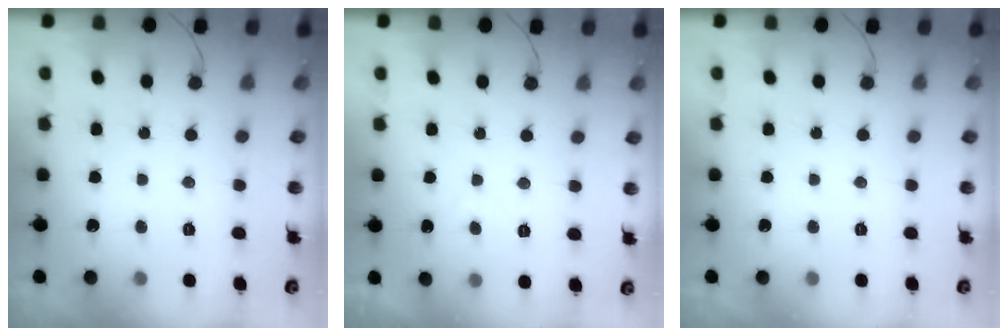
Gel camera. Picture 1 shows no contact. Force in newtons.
{"total": 1.4, "press": 1.3, "slide": 0.5}
{"total": 0.0}